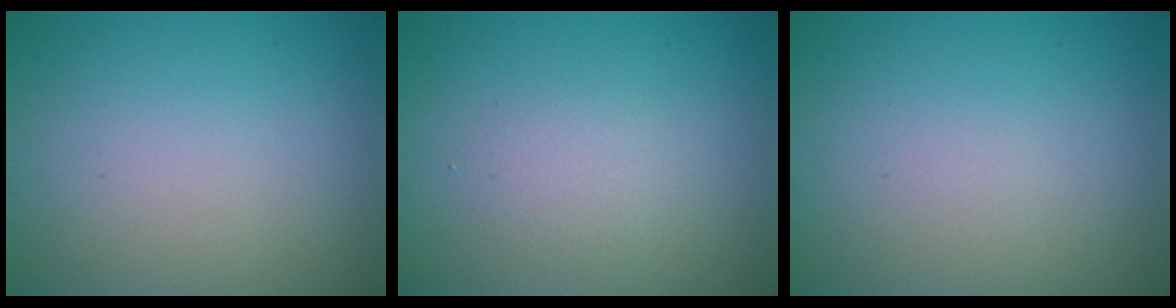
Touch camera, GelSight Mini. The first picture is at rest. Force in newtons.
{"total": 1.7, "press": 1.7, "slide": 0.1}
{"total": 0.0}